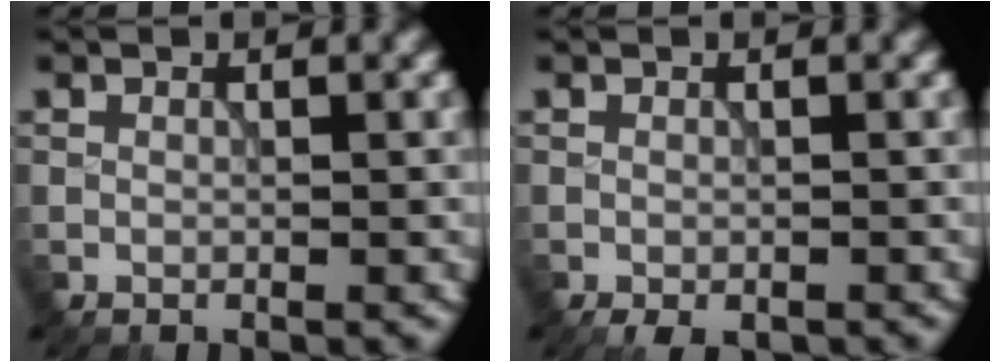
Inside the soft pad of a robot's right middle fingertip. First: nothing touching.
{"total": 1.7, "force": [-1.2, 0.6, 1.0], "torque": [-0.015, -0.004, -0.016]}